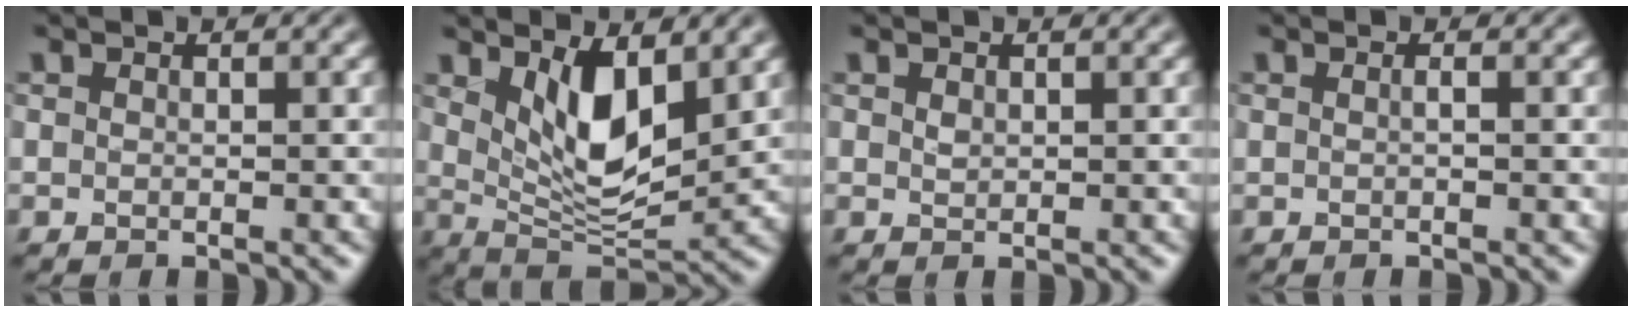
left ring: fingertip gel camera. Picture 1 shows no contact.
{"total": 6.2, "force": [2.3, 2.7, 5.1], "torque": [-0.096, -0.017, 0.049]}
{"total": 0.7, "force": [0.3, 0.5, 0.4], "torque": [-0.011, -0.002, 0.009]}
{"total": 0.6, "force": [0.1, 0.1, 0.5], "torque": [-0.011, 0.002, -0.001]}